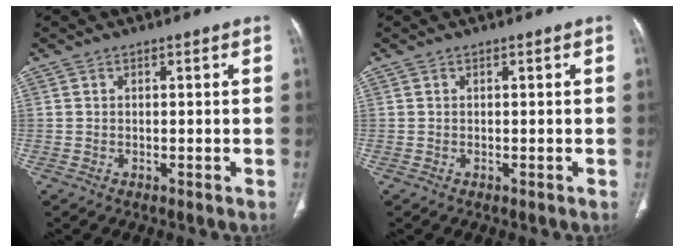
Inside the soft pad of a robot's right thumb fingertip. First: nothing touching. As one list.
[{"total": 0.0}]